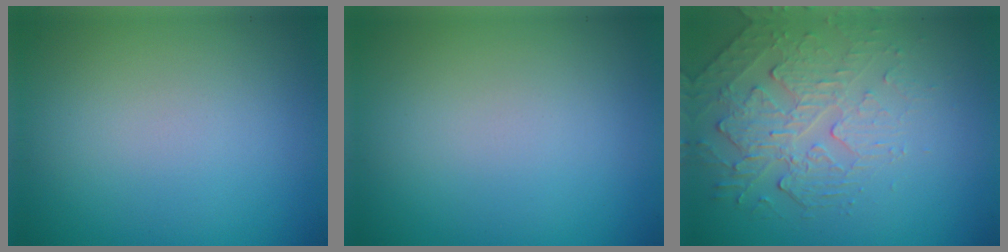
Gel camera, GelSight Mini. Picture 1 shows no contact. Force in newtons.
{"total": 0.0}
{"total": 2.7, "press": 2.1, "slide": 1.7}